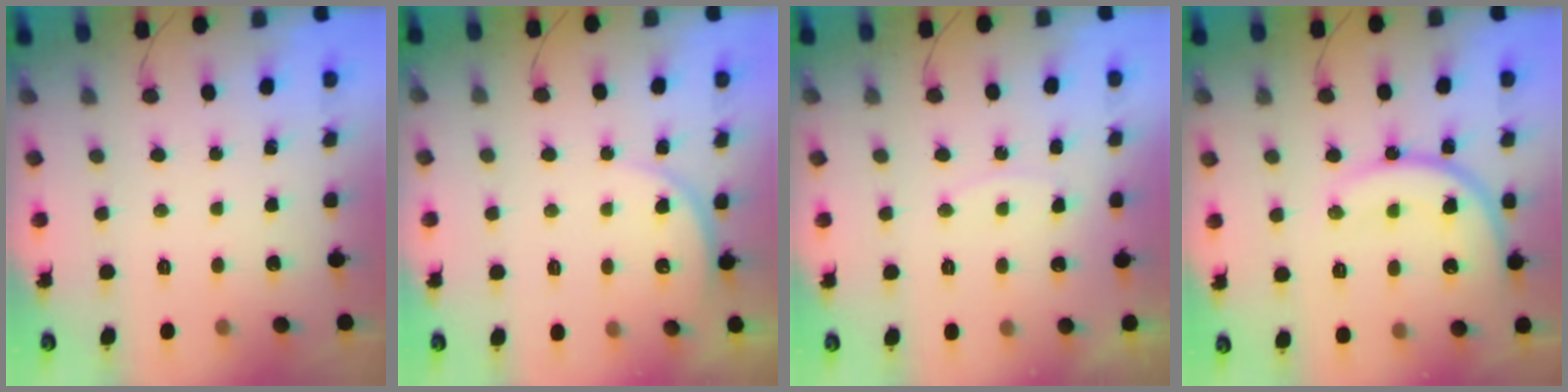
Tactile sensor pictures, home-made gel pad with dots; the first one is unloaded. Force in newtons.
{"total": 5.6, "press": 5.6, "slide": 0.4}
{"total": 5.9, "press": 5.9, "slide": 0.6}
{"total": 16.2, "press": 16.2, "slide": 1.1}